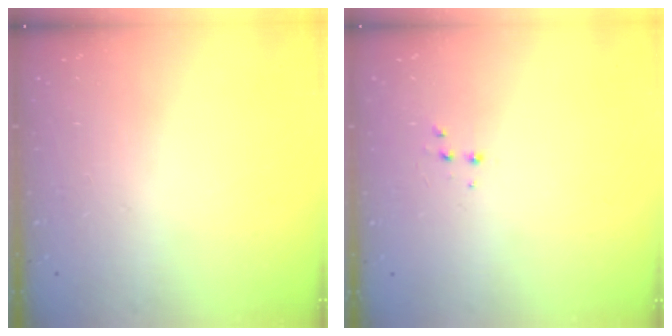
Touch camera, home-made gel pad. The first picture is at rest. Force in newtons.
{"total": 1.9, "press": 1.9, "slide": 0.2}